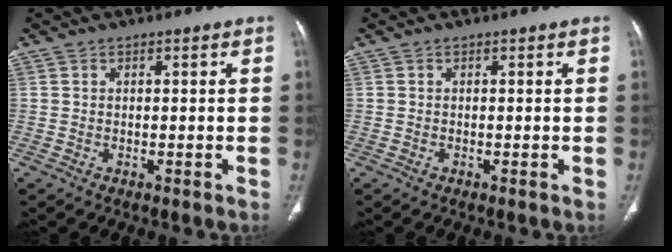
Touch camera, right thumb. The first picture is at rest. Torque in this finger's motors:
{"motor_torque": [1.02, 0.99, -0.17, 0.07, 0.03]}